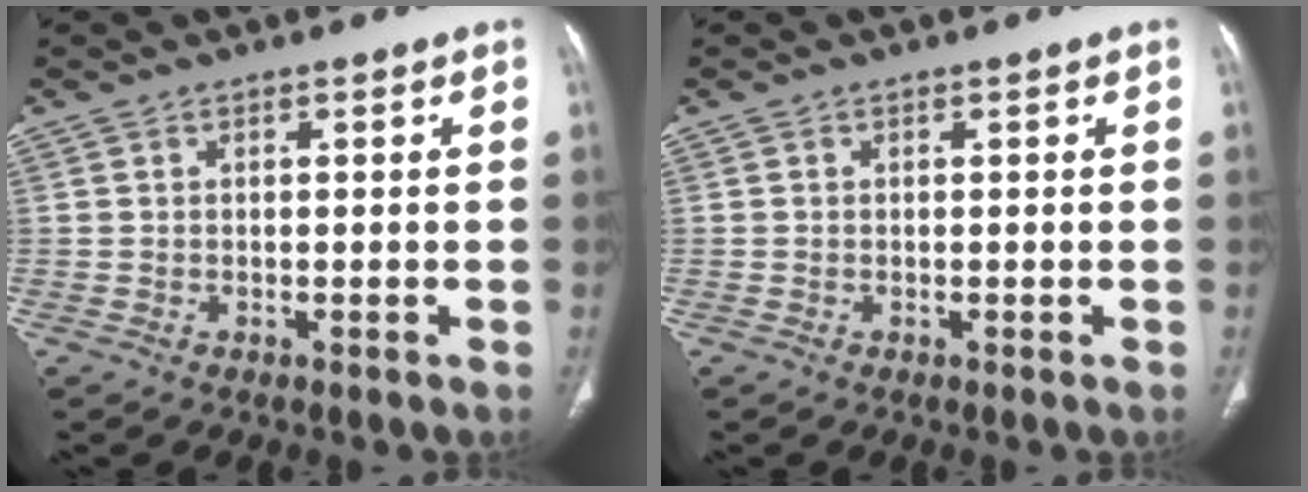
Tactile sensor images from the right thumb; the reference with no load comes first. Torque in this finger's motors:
{"motor_torque": [0.28, 0.12, -0.34, 0.22, -0.02]}